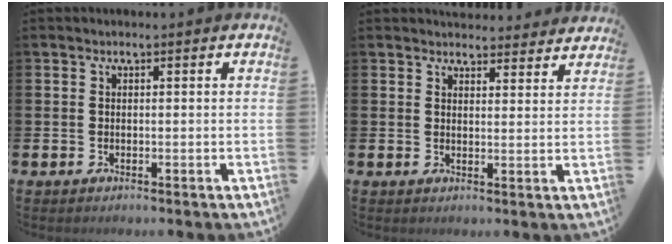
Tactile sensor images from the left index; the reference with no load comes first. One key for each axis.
{"total": 3.7, "fx": 3.6, "fy": 0.8, "fz": -0.2, "tx": 0.010, "ty": -0.025, "tz": 0.065}